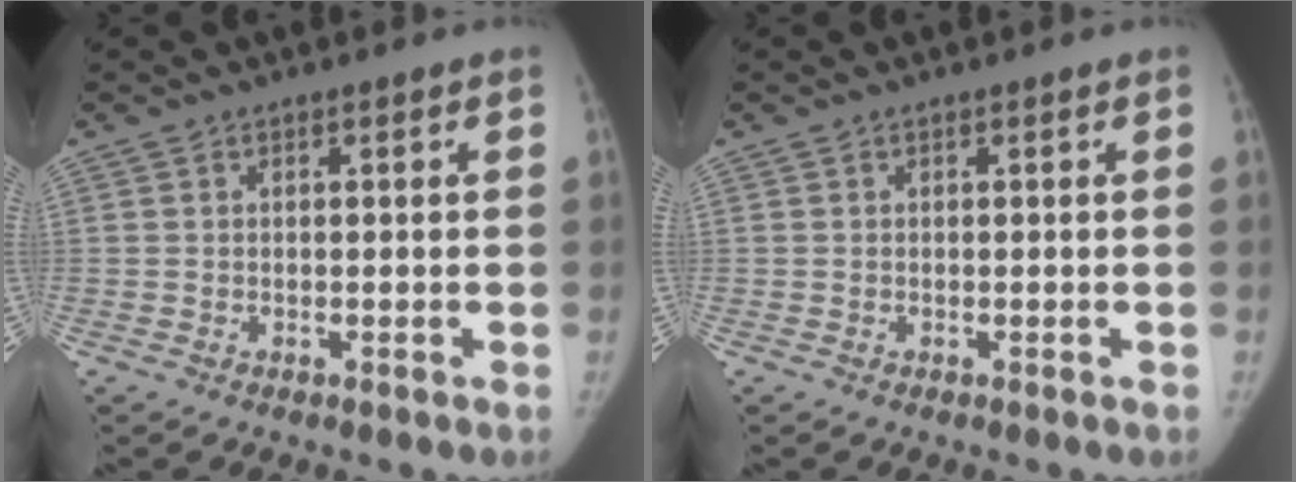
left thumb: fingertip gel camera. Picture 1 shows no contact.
{"total": 0.0}